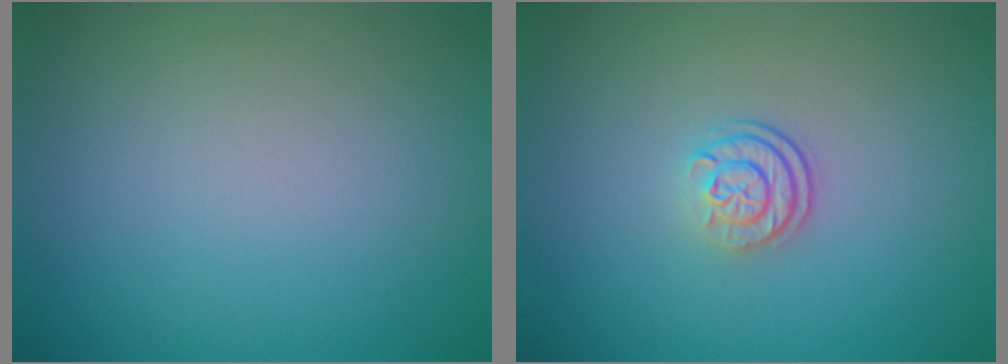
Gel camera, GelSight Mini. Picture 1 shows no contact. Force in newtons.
{"total": 2.4, "press": 1.7, "slide": 1.7}